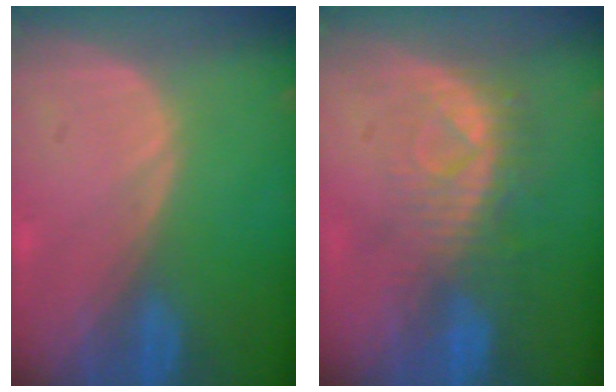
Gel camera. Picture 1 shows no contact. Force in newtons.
{"total": 8.1, "press": 7.2, "slide": 3.7}